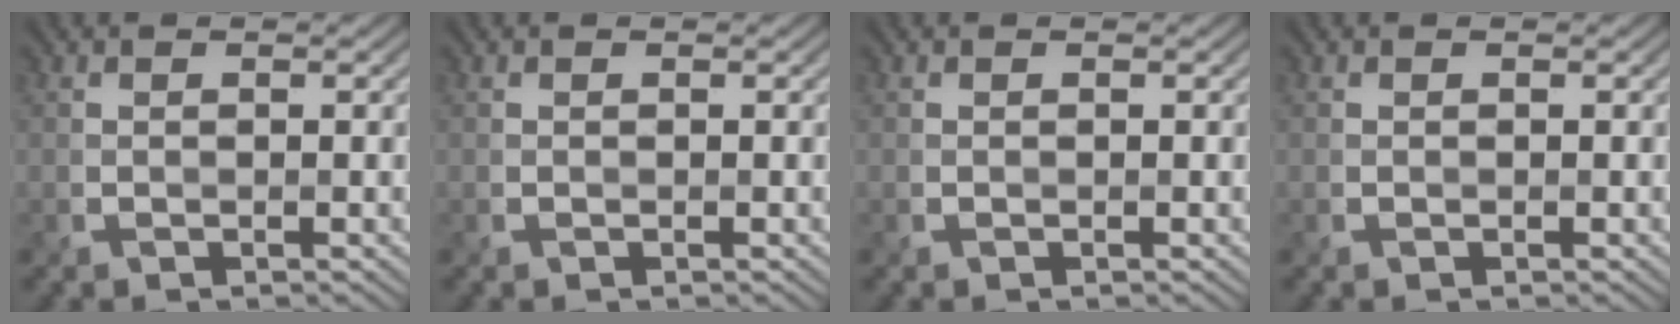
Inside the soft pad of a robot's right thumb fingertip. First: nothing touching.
{"total": 0.0}
{"total": 0.0}
{"total": 0.0}